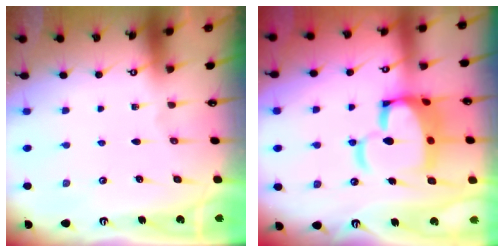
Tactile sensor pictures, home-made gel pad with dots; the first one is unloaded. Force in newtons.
{"total": 13.4, "press": 13.3, "slide": 1.9}